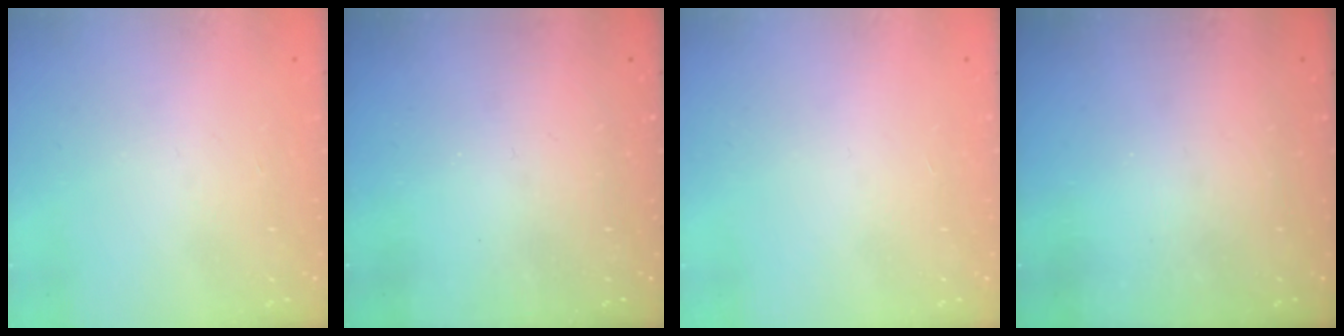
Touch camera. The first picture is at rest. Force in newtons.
{"total": 0.0}
{"total": 0.0}
{"total": 0.0}